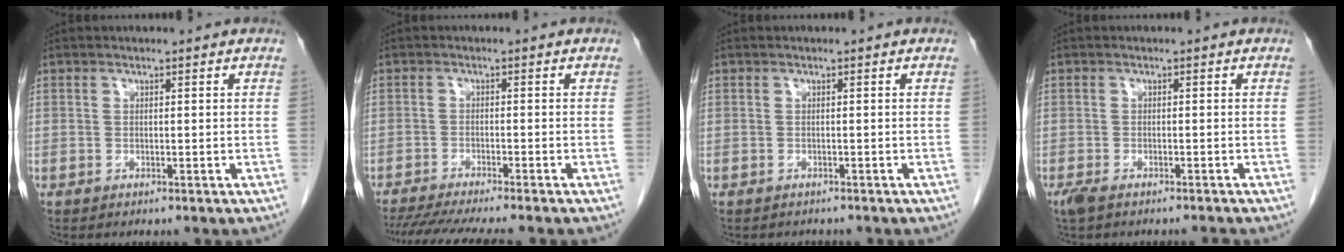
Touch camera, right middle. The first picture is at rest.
{"total": 11.7, "force": [-10.2, -0.1, 5.6], "torque": [-0.073, -0.020, -0.151]}
{"total": 2.0, "force": [-1.8, 0.7, 0.3], "torque": [-0.009, -0.003, -0.021]}
{"total": 4.0, "force": [-3.4, 0.6, 2.0], "torque": [-0.035, -0.008, -0.057]}